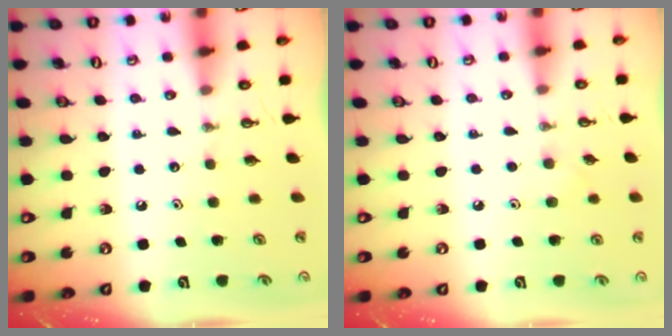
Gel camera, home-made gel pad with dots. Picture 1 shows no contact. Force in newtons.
{"total": 3.9, "press": 3.8, "slide": 0.8}